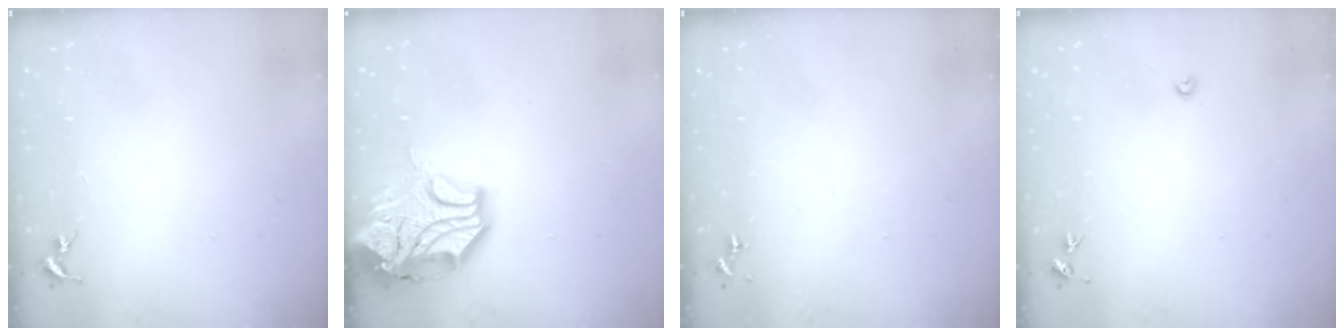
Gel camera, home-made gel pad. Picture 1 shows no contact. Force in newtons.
{"total": 17.6, "press": 17.4, "slide": 2.6}
{"total": 0.0}
{"total": 4.1, "press": 4.1, "slide": 0.4}